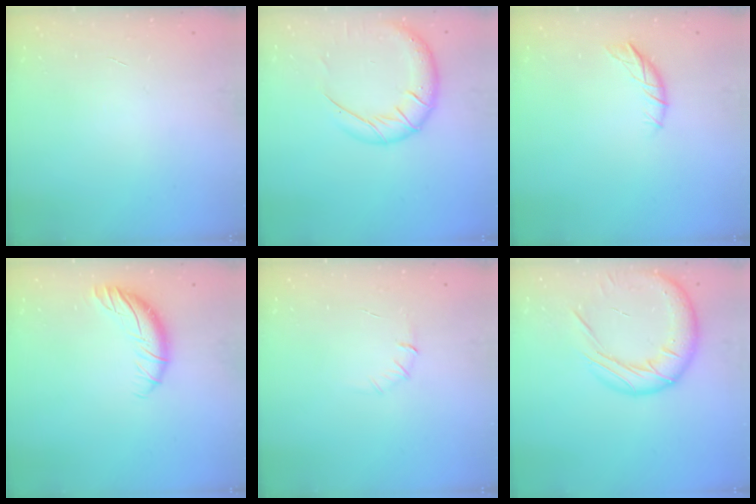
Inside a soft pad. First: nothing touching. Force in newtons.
{"total": 15.9, "press": 15.5, "slide": 3.4}
{"total": 7.0, "press": 7.0, "slide": 0.7}
{"total": 9.0, "press": 8.9, "slide": 1.1}
{"total": 5.7, "press": 5.5, "slide": 1.6}
{"total": 19.2, "press": 18.9, "slide": 3.5}